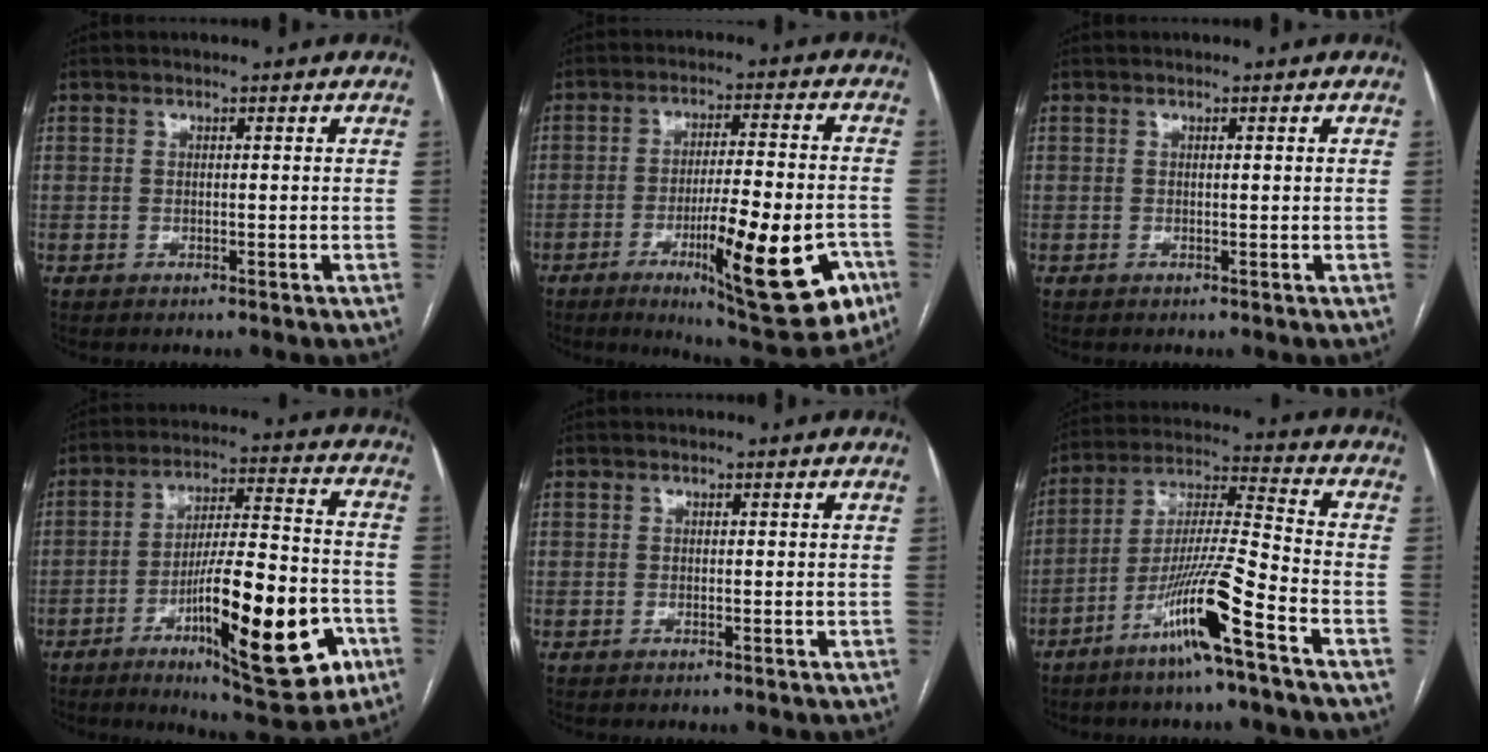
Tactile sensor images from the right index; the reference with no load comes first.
{"total": 18.7, "force": [-7.6, 3.0, 16.8], "torque": [-0.216, -0.011, -0.100]}
{"total": 0.5, "force": [0.1, -0.1, 0.5], "torque": [-0.008, 0.000, 0.003]}
{"total": 20.2, "force": [-8.0, 3.6, 18.2], "torque": [-0.265, 0.000, -0.111]}
{"total": 0.0}
{"total": 13.2, "force": [-7.3, -0.9, 11.0], "torque": [-0.214, -0.014, -0.140]}